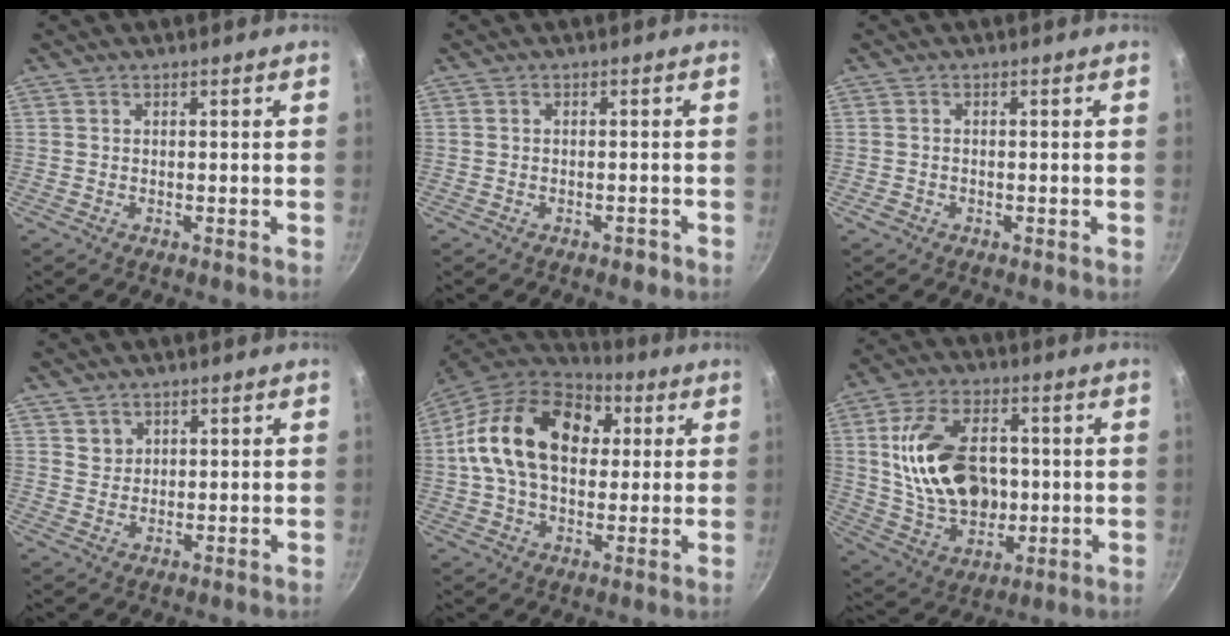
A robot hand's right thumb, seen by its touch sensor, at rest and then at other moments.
{"total": 1.5, "force": [-1.0, 0.8, 0.8], "torque": [-0.008, 0.015, -0.007]}
{"total": 1.2, "force": [-0.7, 0.9, 0.4], "torque": [-0.011, 0.004, -0.010]}
{"total": 2.2, "force": [1.3, 1.7, 0.3], "torque": [0.012, 0.004, 0.025]}
{"total": 21.5, "force": [3.9, 14.6, 15.2], "torque": [-0.240, 0.025, 0.050]}
{"total": 18.9, "force": [1.4, 12.8, 13.7], "torque": [-0.224, 0.009, 0.036]}